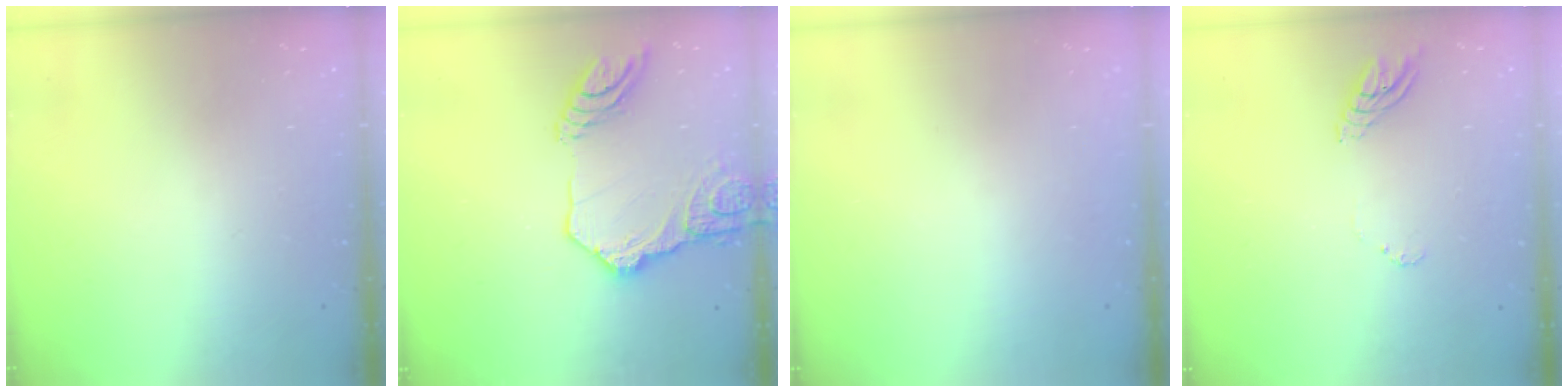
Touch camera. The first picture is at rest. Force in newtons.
{"total": 16.4, "press": 16.3, "slide": 1.7}
{"total": 0.0}
{"total": 5.9, "press": 5.9, "slide": 0.4}